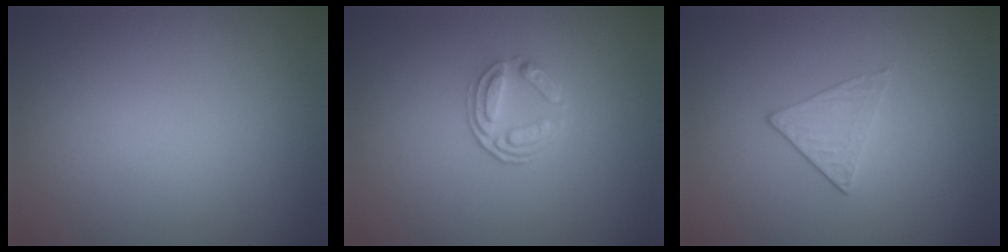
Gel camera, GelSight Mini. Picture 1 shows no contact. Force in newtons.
{"total": 2.4, "press": 1.9, "slide": 1.5}
{"total": 1.4, "press": 1.1, "slide": 0.9}